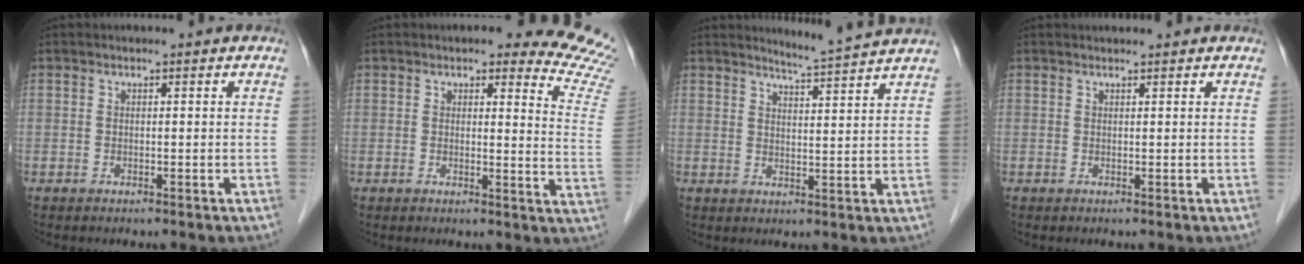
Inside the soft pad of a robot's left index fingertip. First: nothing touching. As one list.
[{"total": 11.3, "force": [10.6, 2.1, 3.5], "torque": [-0.002, -0.081, 0.075]}, {"total": 6.0, "force": [5.6, -1.7, 1.1], "torque": [-0.028, -0.015, 0.079]}, {"total": 2.0, "force": [2.0, 0.2, 0.3], "torque": [-0.002, 0.015, 0.027]}]